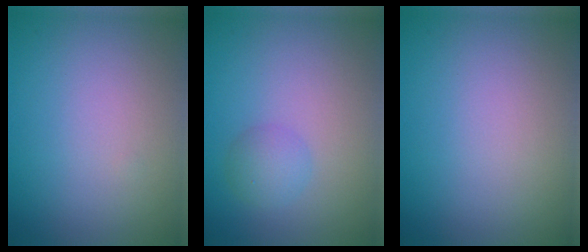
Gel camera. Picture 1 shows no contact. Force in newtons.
{"total": 1.8, "press": 1.8, "slide": 0.1}
{"total": 0.0}